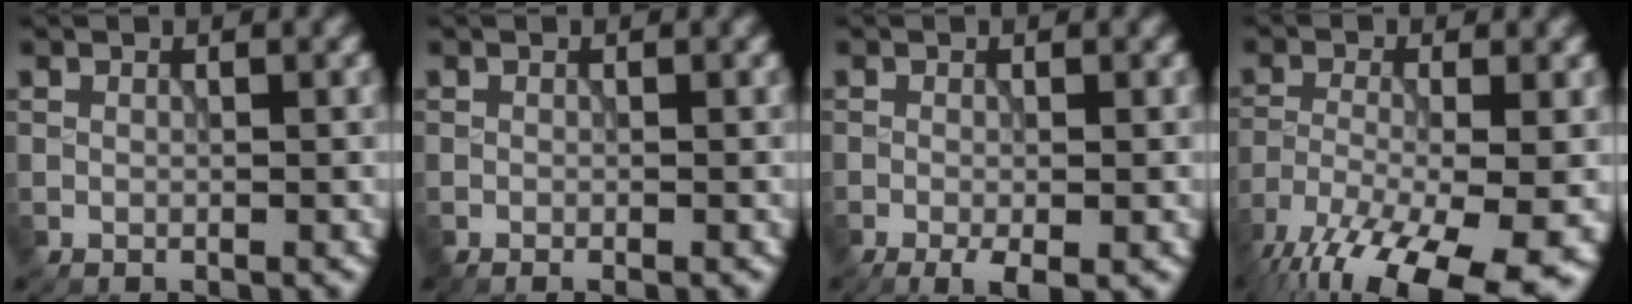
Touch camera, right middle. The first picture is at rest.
{"total": 0.6, "force": [-0.5, 0.0, 0.4], "torque": [-0.004, -0.006, -0.009]}
{"total": 2.3, "force": [-1.2, 0.5, 1.9], "torque": [-0.035, -0.007, -0.021]}
{"total": 15.3, "force": [-10.8, 4.8, 9.8], "torque": [-0.179, -0.046, -0.155]}